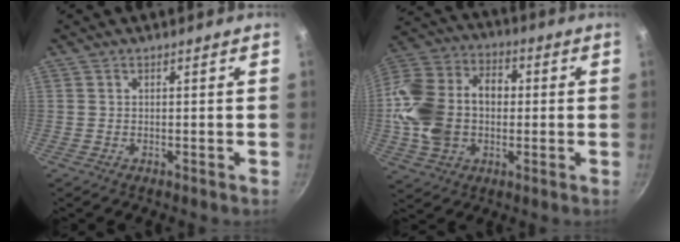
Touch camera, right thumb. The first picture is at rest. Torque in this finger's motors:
{"motor_torque": [1.99, 1.96, 1.17, -0.72, 0.19]}